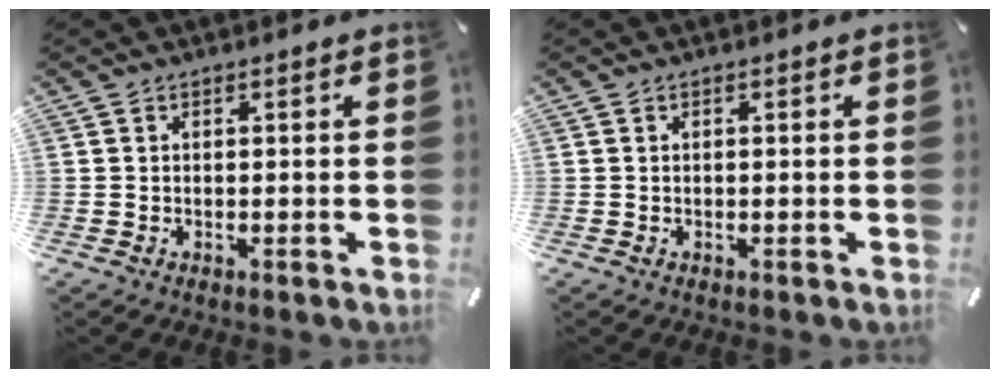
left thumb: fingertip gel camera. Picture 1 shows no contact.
{"total": 0.0}